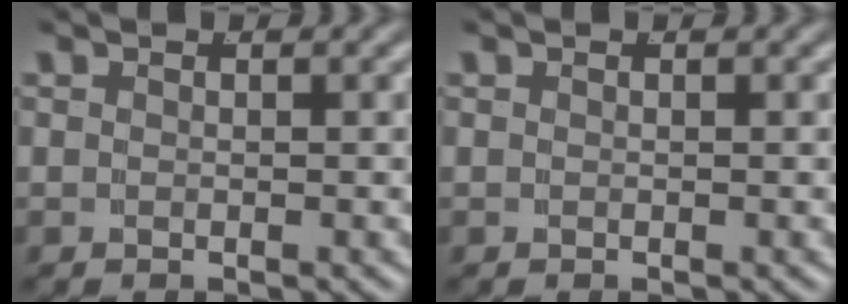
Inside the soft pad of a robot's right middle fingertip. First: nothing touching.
{"total": 0.0}